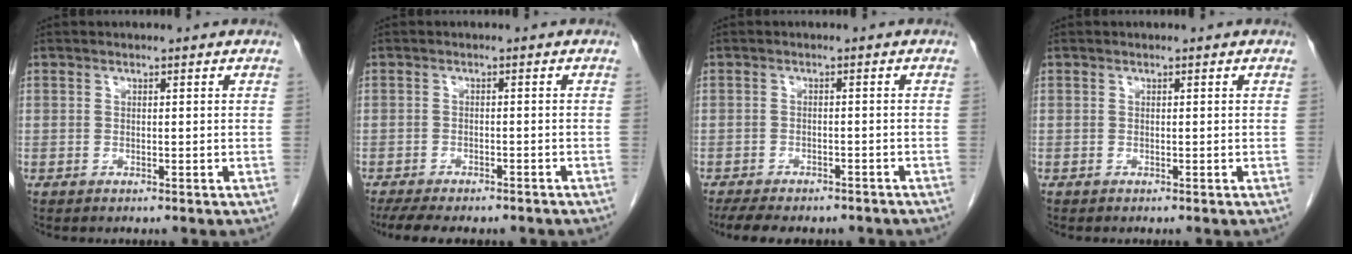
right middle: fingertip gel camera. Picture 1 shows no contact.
{"total": 11.3, "force": [-9.4, 3.2, 5.5], "torque": [-0.085, -0.004, -0.121]}
{"total": 11.7, "force": [-9.8, 3.7, 5.3], "torque": [-0.089, -0.002, -0.121]}
{"total": 0.0}